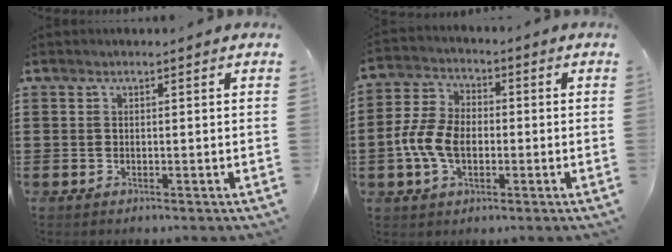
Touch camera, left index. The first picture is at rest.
{"total": 7.6, "force": [-1.7, 4.9, 5.6], "torque": [-0.141, 0.002, -0.041]}